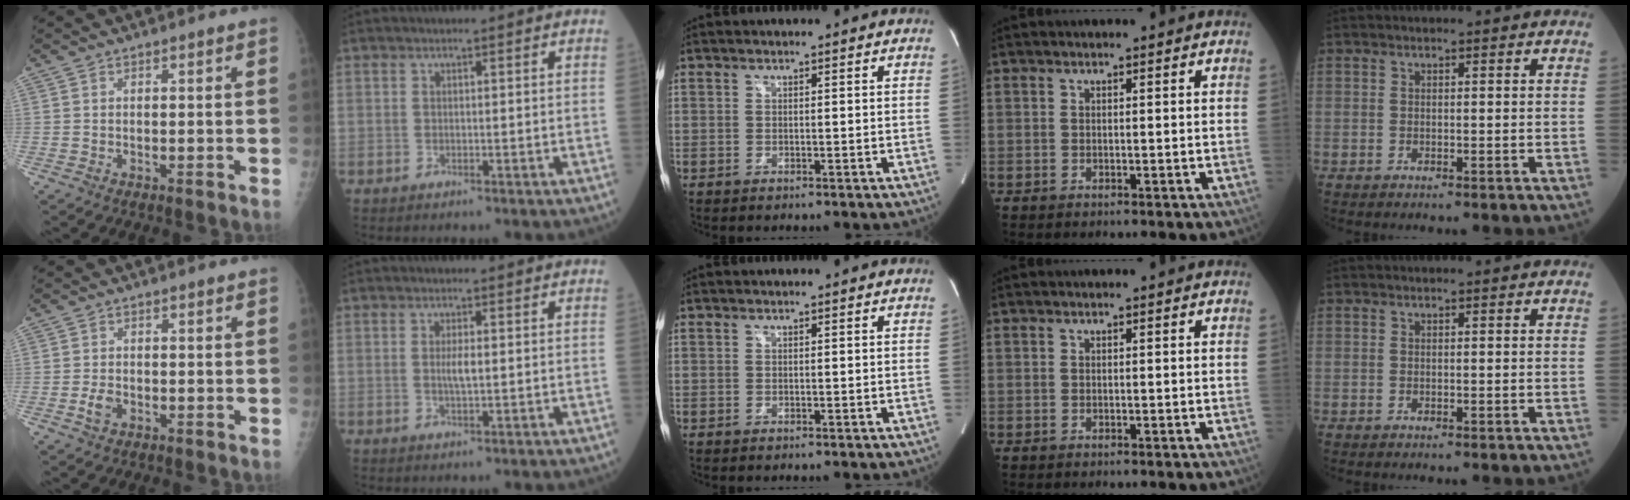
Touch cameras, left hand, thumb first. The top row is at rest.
{"thumb": {"total": 2.4, "force": [-0.9, 1.6, 1.6], "torque": [-0.030, 0.002, -0.016]}, "index": {"total": 2.1, "force": [-0.1, 0.3, 2.1], "torque": [-0.045, -0.005, 0.000]}}